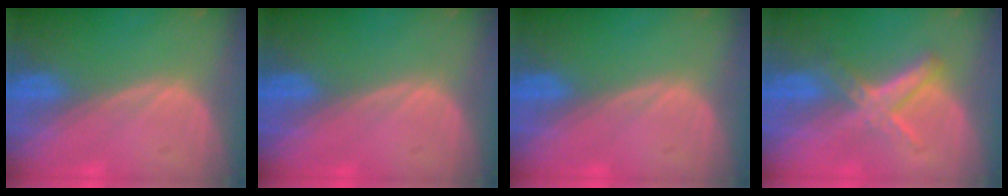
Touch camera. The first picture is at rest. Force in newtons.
{"total": 0.0}
{"total": 0.0}
{"total": 5.6, "press": 5.3, "slide": 1.7}